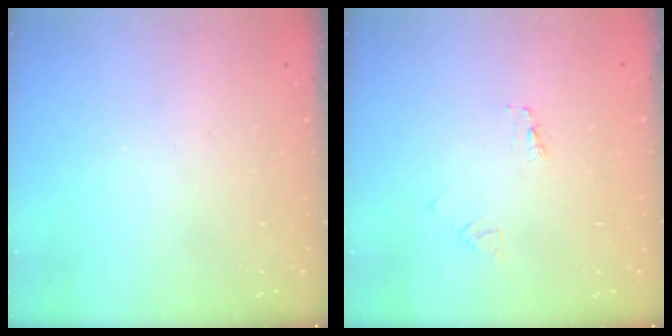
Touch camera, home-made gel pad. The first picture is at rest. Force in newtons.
{"total": 1.5, "press": 1.5, "slide": 0.1}